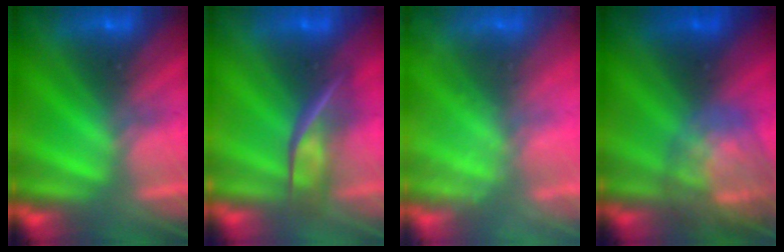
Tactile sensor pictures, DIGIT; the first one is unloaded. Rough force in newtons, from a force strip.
{"total": 2.4}
{"total": 2.4}
{"total": 8.0}